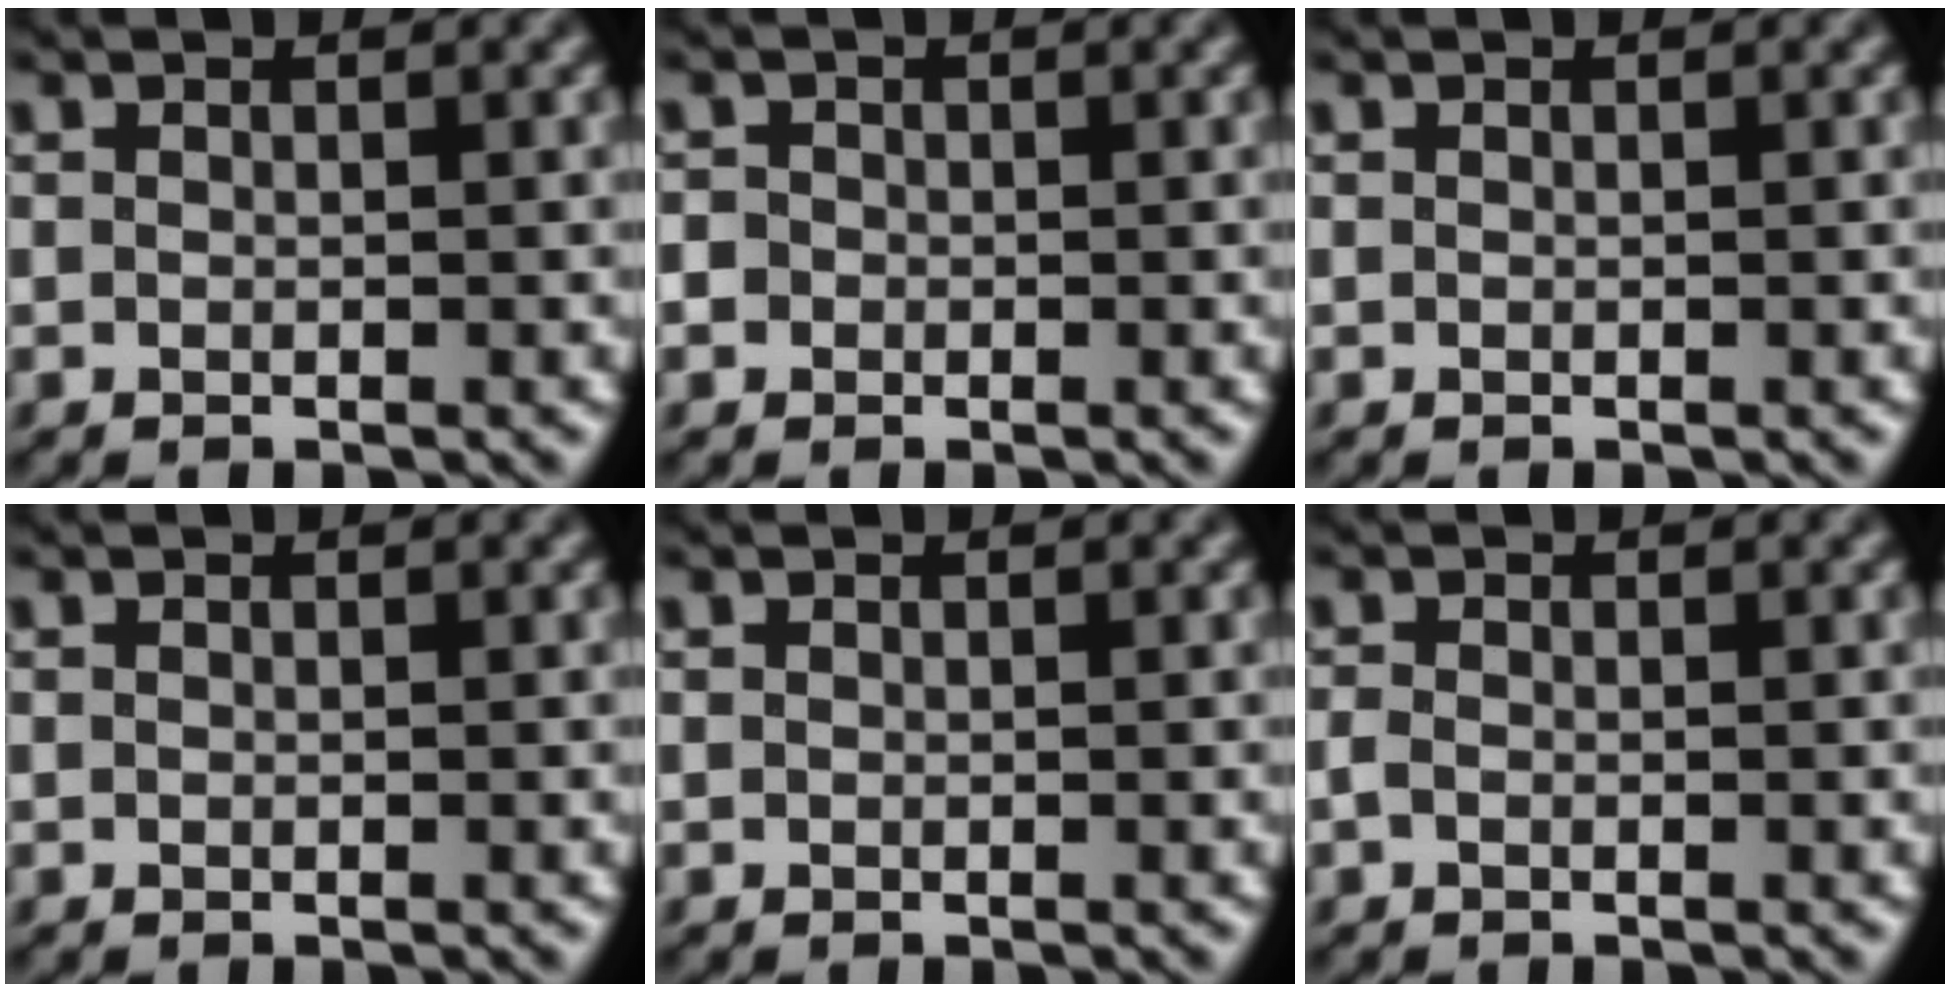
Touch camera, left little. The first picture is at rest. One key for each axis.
{"total": 2.1, "fx": 0.0, "fy": 1.9, "fz": 0.8, "tx": -0.004, "ty": 0.014, "tz": -0.018}
{"total": 0.0}
{"total": 0.0}
{"total": 0.0}
{"total": 0.8, "fx": -0.4, "fy": 0.5, "fz": 0.6, "tx": -0.017, "ty": 0.001, "tz": -0.009}